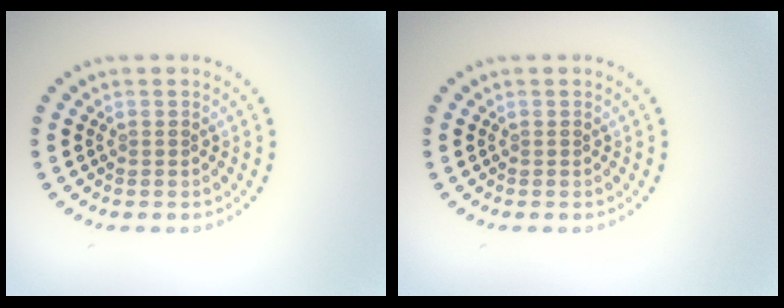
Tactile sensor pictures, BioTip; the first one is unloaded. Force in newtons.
{"total": 0.0}